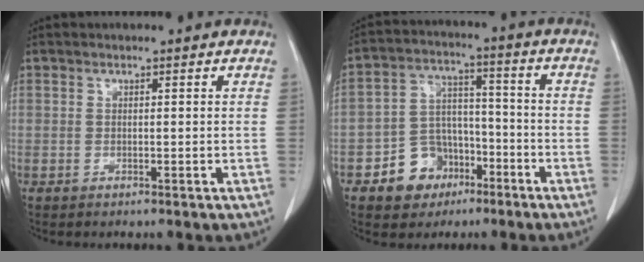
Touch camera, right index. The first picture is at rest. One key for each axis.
{"total": 9.2, "fx": -4.8, "fy": 7.2, "fz": 3.2, "tx": -0.056, "ty": 0.026, "tz": -0.073}